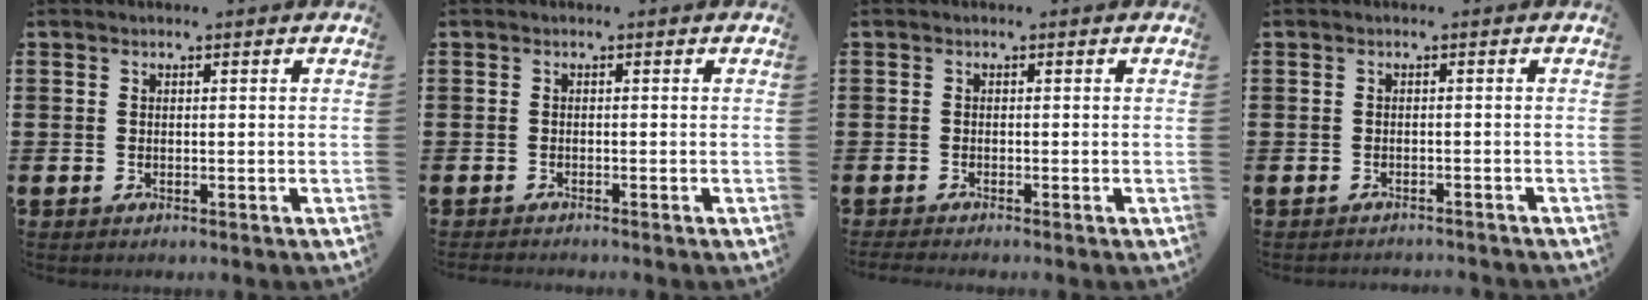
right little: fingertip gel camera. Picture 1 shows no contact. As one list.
[{"total": 0.6, "force": [-0.6, 0.0, 0.1], "torque": [-0.002, -0.003, -0.012]}, {"total": 0.6, "force": [-0.5, 0.0, 0.3], "torque": [-0.005, -0.003, -0.010]}, {"total": 0.8, "force": [-0.8, 0.0, 0.0], "torque": [-0.002, -0.001, -0.016]}]